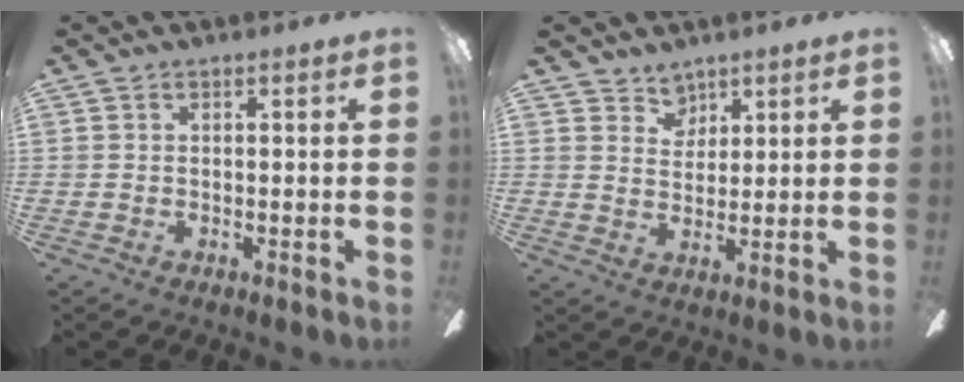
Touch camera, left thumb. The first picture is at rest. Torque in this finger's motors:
{"motor_torque": [-0.13, -0.34, -0.35, 0.23, -0.03]}